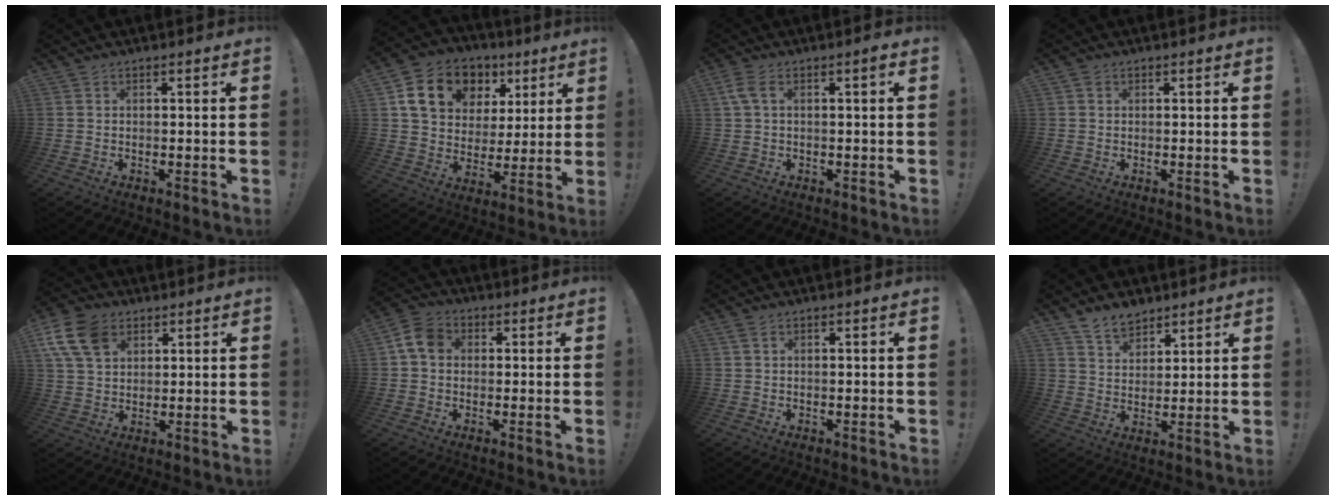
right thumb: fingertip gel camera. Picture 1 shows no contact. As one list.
[{"total": 16.3, "force": [8.0, 12.0, 7.6], "torque": [-0.112, -0.027, 0.158]}, {"total": 3.8, "force": [0.6, 1.2, 3.6], "torque": [-0.070, 0.007, 0.012]}, {"total": 0.5, "force": [0.1, 0.5, -0.1], "torque": [0.007, -0.001, 0.001]}, {"total": 12.9, "force": [6.0, 8.7, 7.3], "torque": [-0.142, -0.019, 0.120]}, {"total": 7.6, "force": [1.3, 5.8, 4.8], "torque": [-0.083, 0.013, 0.029]}, {"total": 0.9, "force": [0.4, 0.2, 0.8], "torque": [-0.018, 0.001, 0.007]}, {"total": 7.8, "force": [6.4, 4.1, 1.7], "torque": [-0.027, -0.042, 0.123]}]